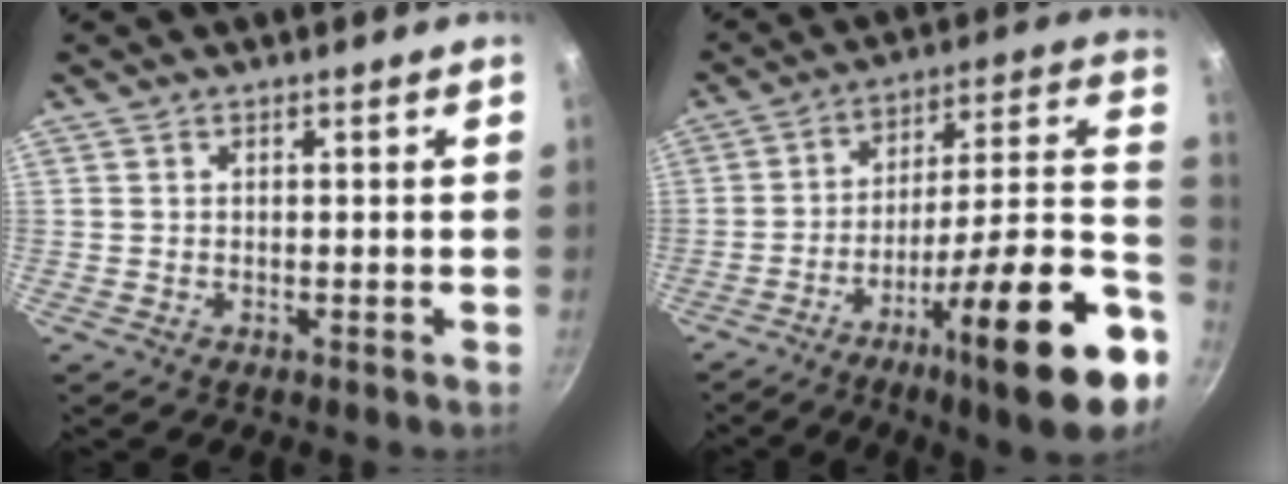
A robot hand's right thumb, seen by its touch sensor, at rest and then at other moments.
{"total": 23.7, "force": [-8.1, 4.5, 21.8], "torque": [-0.288, 0.033, -0.127]}